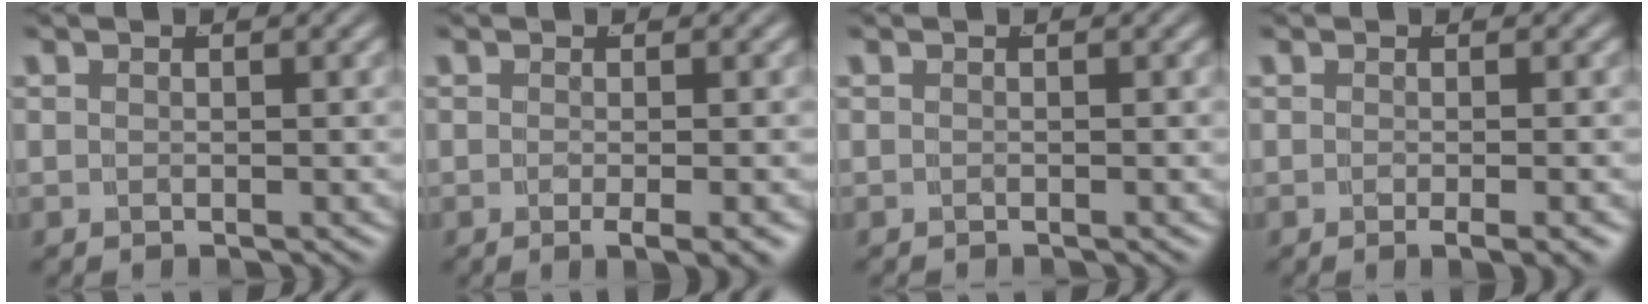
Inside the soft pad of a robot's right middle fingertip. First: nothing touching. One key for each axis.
{"total": 2.3, "fx": -1.2, "fy": -0.2, "fz": 2.0, "tx": -0.032, "ty": -0.008, "tz": -0.015}
{"total": 0.0}
{"total": 1.8, "fx": -1.0, "fy": -0.3, "fz": 1.4, "tx": -0.020, "ty": -0.001, "tz": -0.015}